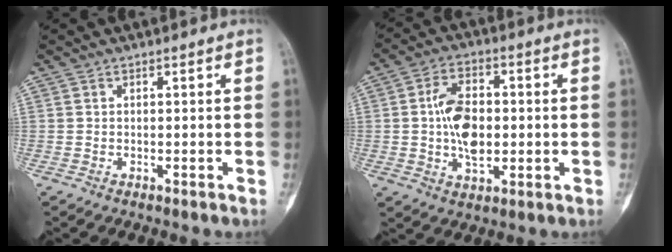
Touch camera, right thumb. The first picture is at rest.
{"total": 10.6, "force": [-0.1, 6.5, 8.4], "torque": [-0.128, 0.011, -0.002]}